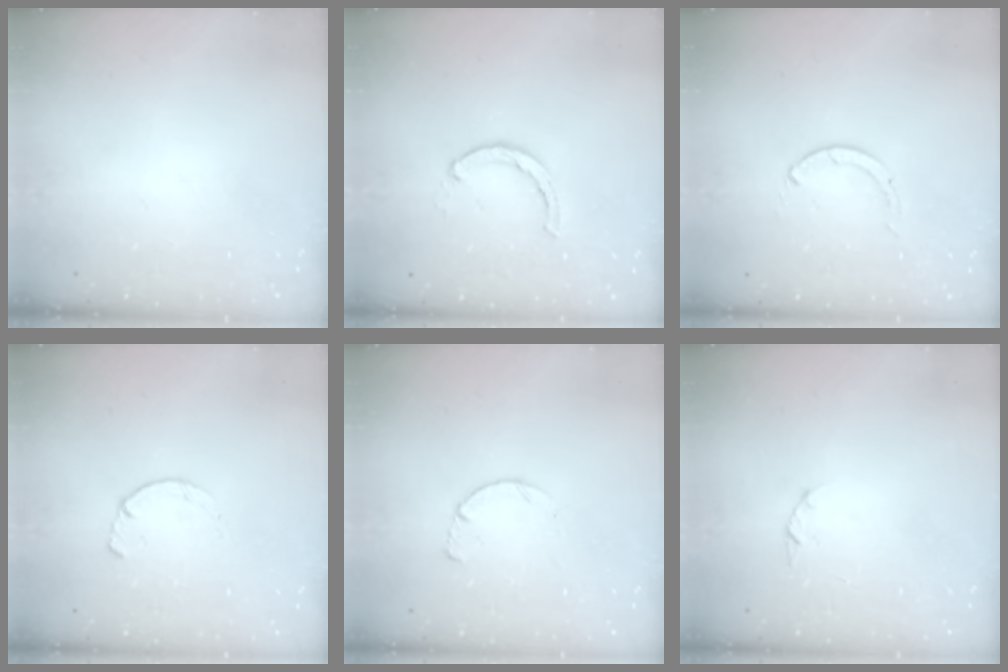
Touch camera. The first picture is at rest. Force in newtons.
{"total": 2.3, "press": 2.3, "slide": 0.2}
{"total": 0.0}
{"total": 1.4, "press": 1.4, "slide": 0.3}
{"total": 2.5, "press": 2.5, "slide": 0.3}
{"total": 1.4, "press": 1.4, "slide": 0.3}